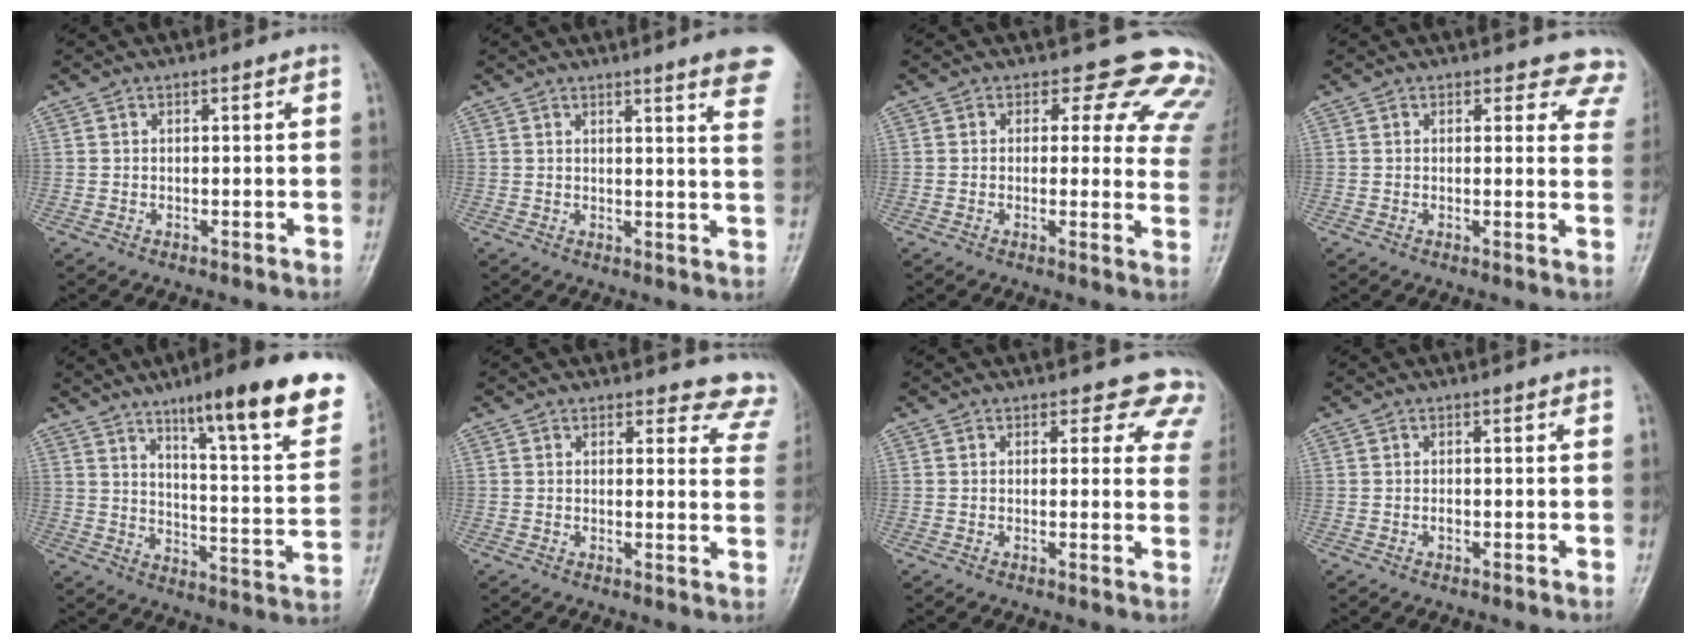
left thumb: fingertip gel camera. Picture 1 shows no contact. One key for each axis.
{"total": 10.3, "fx": 7.7, "fy": 1.0, "fz": 6.8, "tx": -0.059, "ty": -0.031, "tz": 0.068}
{"total": 13.8, "fx": 11.0, "fy": 6.9, "fz": 4.6, "tx": 0.012, "ty": -0.060, "tz": 0.088}
{"total": 7.8, "fx": 7.0, "fy": 3.4, "fz": 0.4, "tx": 0.053, "ty": -0.032, "tz": 0.039}
{"total": 23.1, "fx": 14.5, "fy": 4.0, "fz": 17.5, "tx": -0.220, "ty": -0.060, "tz": 0.208}
{"total": 8.8, "fx": 8.2, "fy": 3.0, "fz": -0.3, "tx": 0.062, "ty": -0.062, "tz": 0.049}
{"total": 7.9, "fx": 6.6, "fy": 4.2, "fz": 1.4, "tx": 0.040, "ty": -0.024, "tz": 0.039}
{"total": 0.7, "fx": -0.4, "fy": 0.4, "fz": 0.4, "tx": 0.003, "ty": 0.002, "tz": -0.006}